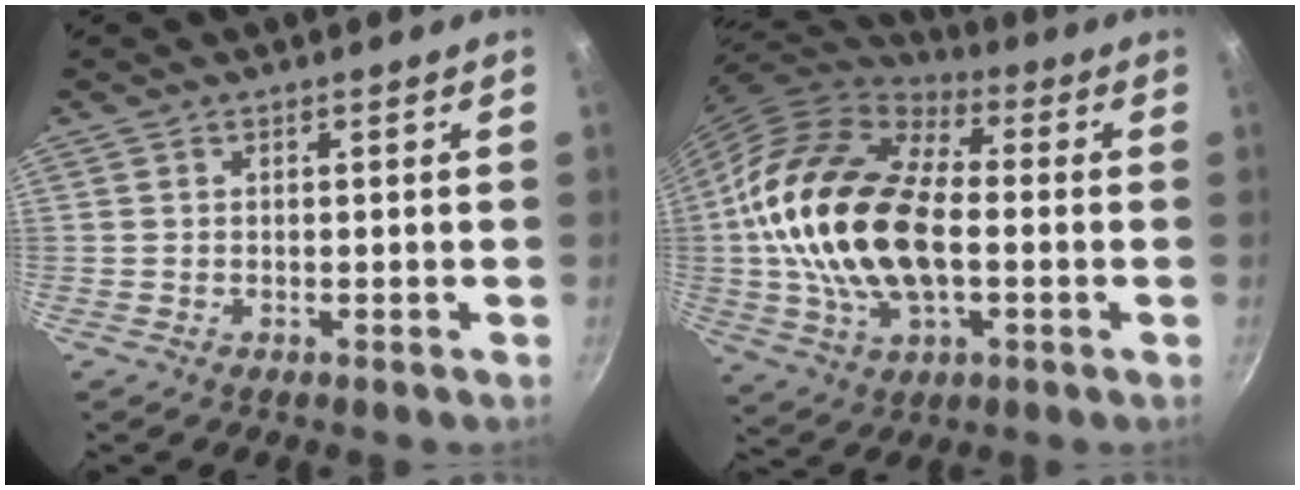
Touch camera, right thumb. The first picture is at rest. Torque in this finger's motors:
{"motor_torque": [-0.44, 2.80, 2.50, -0.28, 0.35]}